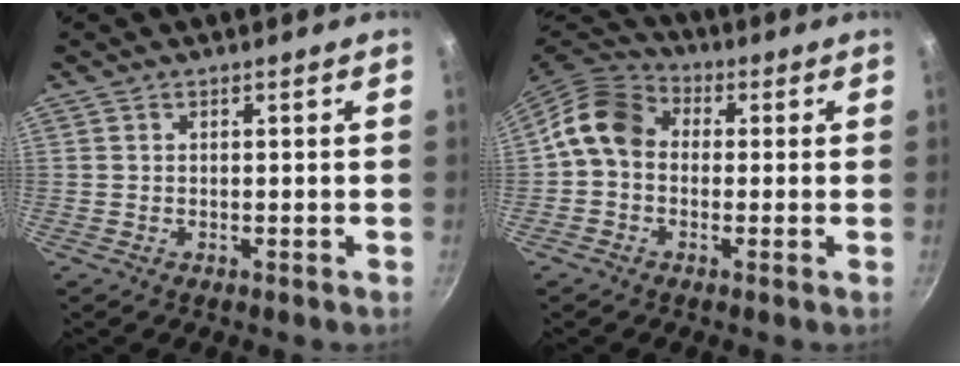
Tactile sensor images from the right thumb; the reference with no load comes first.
{"total": 9.5, "force": [0.2, 7.6, 5.6], "torque": [-0.082, 0.027, -0.021]}